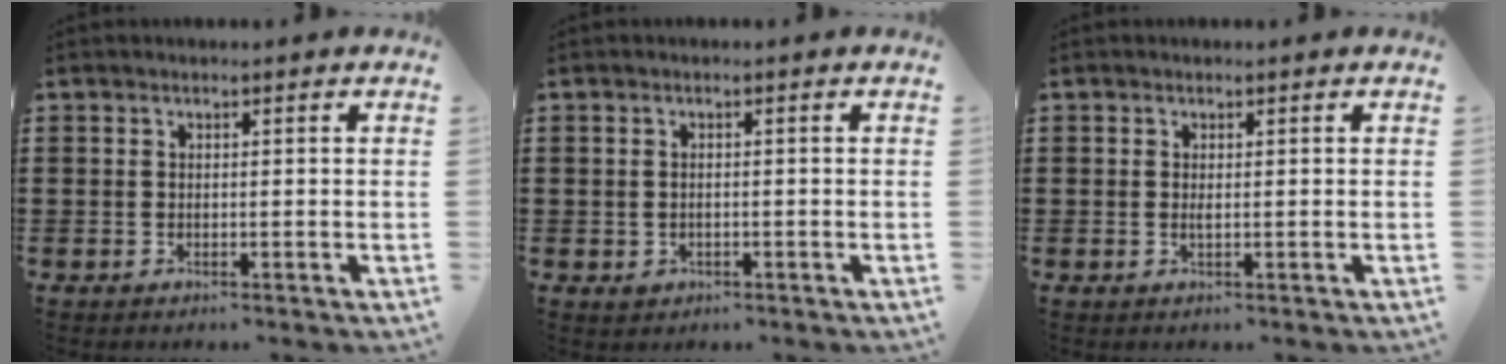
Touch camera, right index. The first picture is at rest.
{"total": 1.0, "force": [-0.2, 0.8, 0.6], "torque": [-0.015, 0.003, -0.005]}
{"total": 0.7, "force": [0.2, 0.1, 0.7], "torque": [-0.014, -0.001, 0.004]}